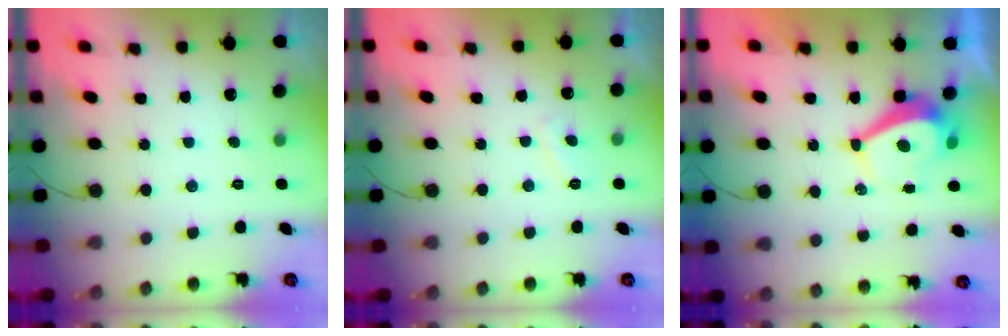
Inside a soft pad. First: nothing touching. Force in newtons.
{"total": 2.8, "press": 2.7, "slide": 0.6}
{"total": 4.0, "press": 4.0, "slide": 0.3}